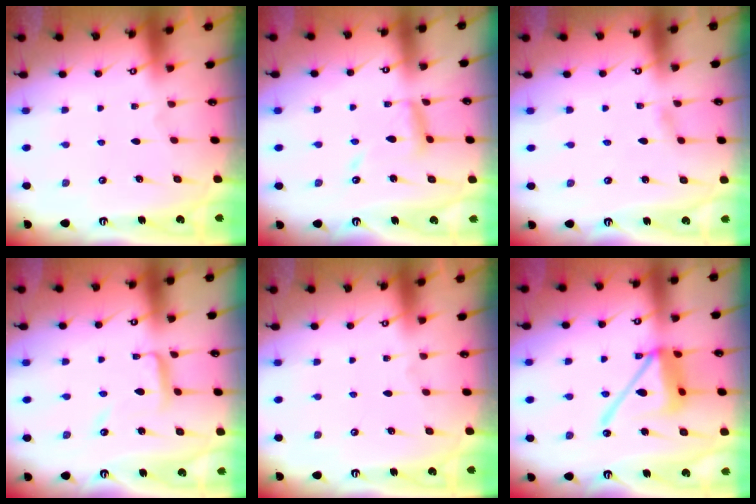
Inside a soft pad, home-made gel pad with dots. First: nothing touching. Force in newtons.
{"total": 11.7, "press": 11.7, "slide": 1.0}
{"total": 1.8, "press": 1.8, "slide": 0.2}
{"total": 7.6, "press": 7.6, "slide": 0.5}
{"total": 0.0}
{"total": 15.1, "press": 15.0, "slide": 1.8}